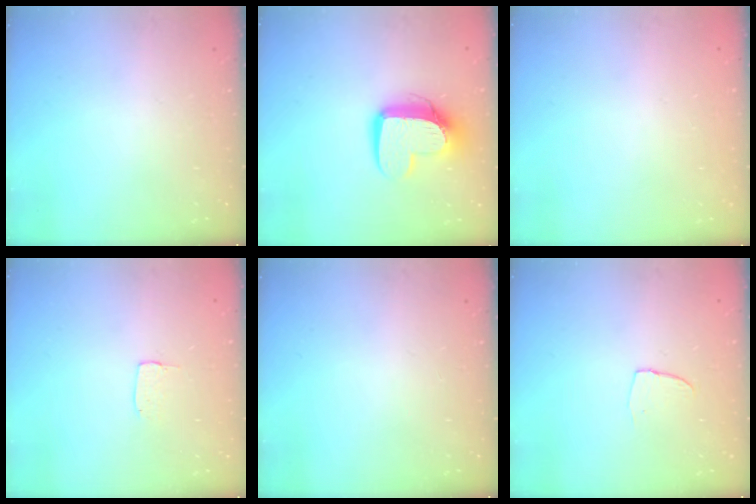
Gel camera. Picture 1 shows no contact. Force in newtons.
{"total": 12.2, "press": 12.2, "slide": 1.2}
{"total": 0.0}
{"total": 3.1, "press": 3.1, "slide": 0.2}
{"total": 0.0}
{"total": 3.8, "press": 3.8, "slide": 0.3}